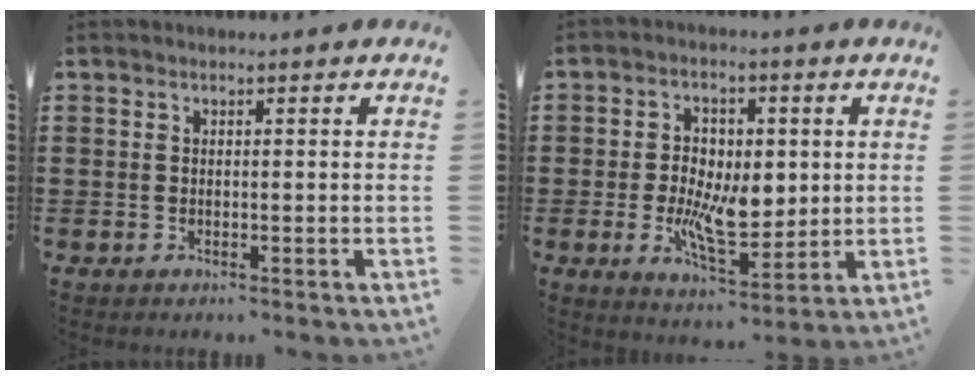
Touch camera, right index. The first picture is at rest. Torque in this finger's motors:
{"motor_torque": [1.50, 0.64, 0.62, 0.14]}